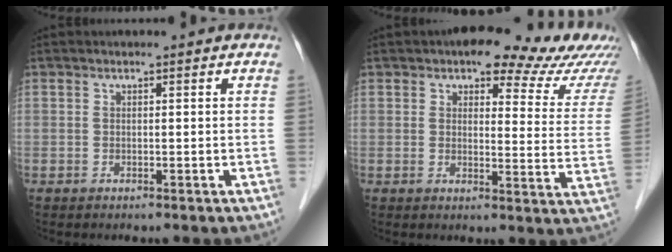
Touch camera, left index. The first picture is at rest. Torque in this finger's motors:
{"motor_torque": [1.09, -1.05, 0.39, 0.02]}